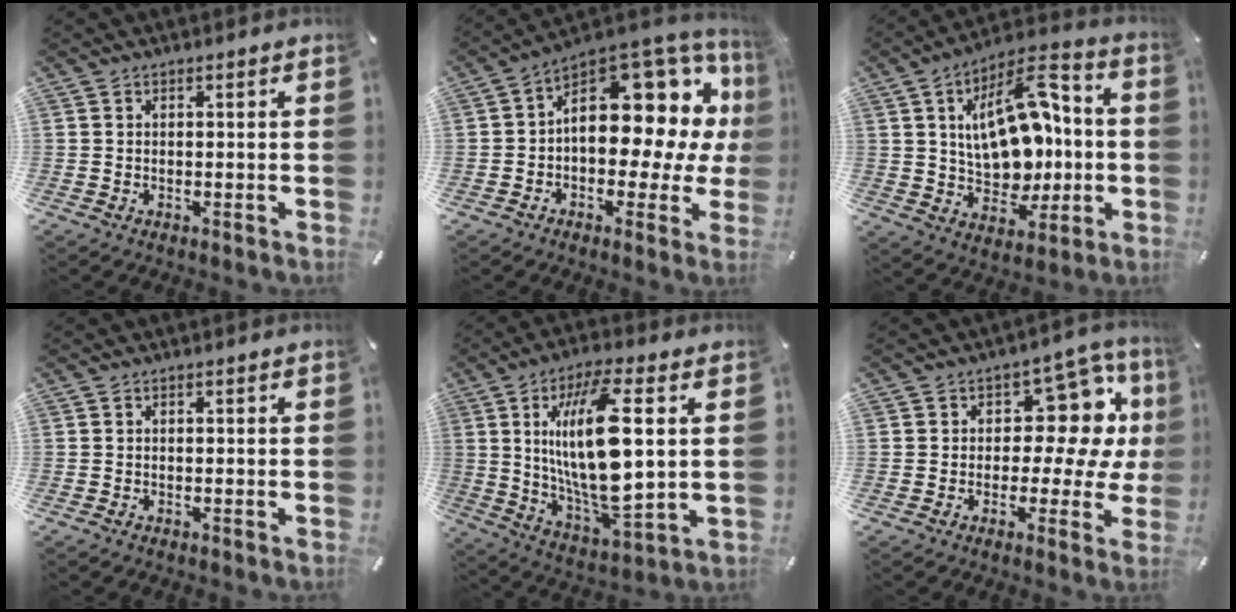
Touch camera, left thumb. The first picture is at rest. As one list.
[{"total": 17.4, "force": [5.6, 10.4, 12.8], "torque": [-0.148, -0.064, 0.093]}, {"total": 20.1, "force": [2.5, 13.4, 14.8], "torque": [-0.229, -0.009, 0.047]}, {"total": 0.5, "force": [-0.4, 0.2, 0.2], "torque": [-0.004, 0.000, -0.009]}, {"total": 20.8, "force": [4.0, 7.3, 19.1], "torque": [-0.390, -0.025, 0.050]}, {"total": 13.7, "force": [3.6, 8.7, 9.9], "torque": [-0.131, -0.028, 0.063]}]